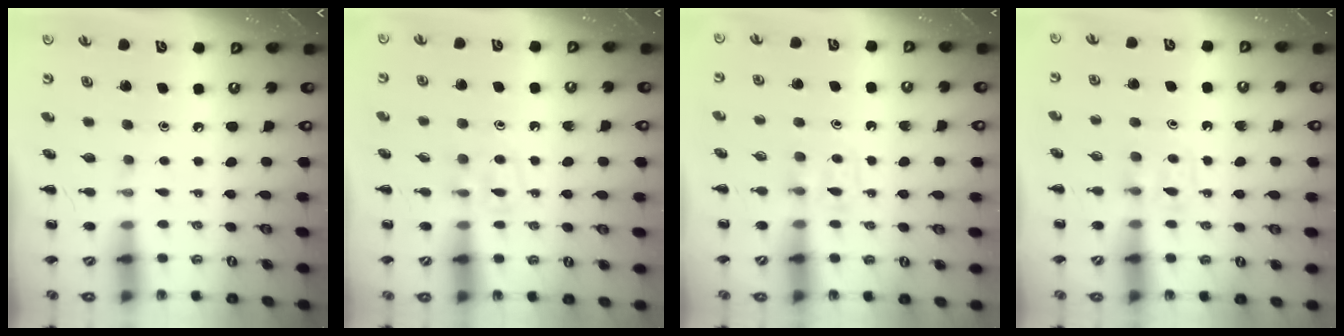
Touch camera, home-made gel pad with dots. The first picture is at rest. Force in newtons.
{"total": 6.2, "press": 5.9, "slide": 1.8}
{"total": 4.1, "press": 3.8, "slide": 1.5}
{"total": 4.1, "press": 3.8, "slide": 1.5}